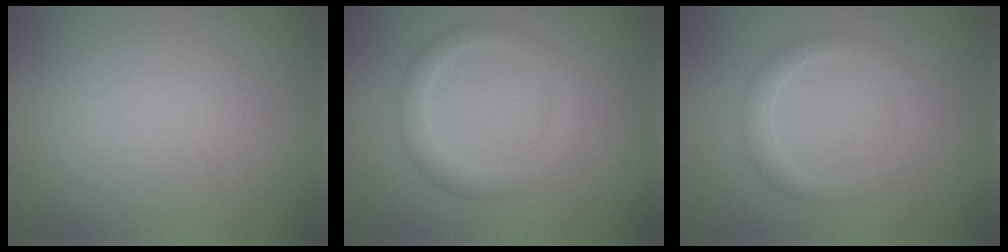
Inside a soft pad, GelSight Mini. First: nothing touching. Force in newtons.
{"total": 2.7, "press": 2.7, "slide": 0.3}
{"total": 2.2, "press": 2.2, "slide": 0.2}